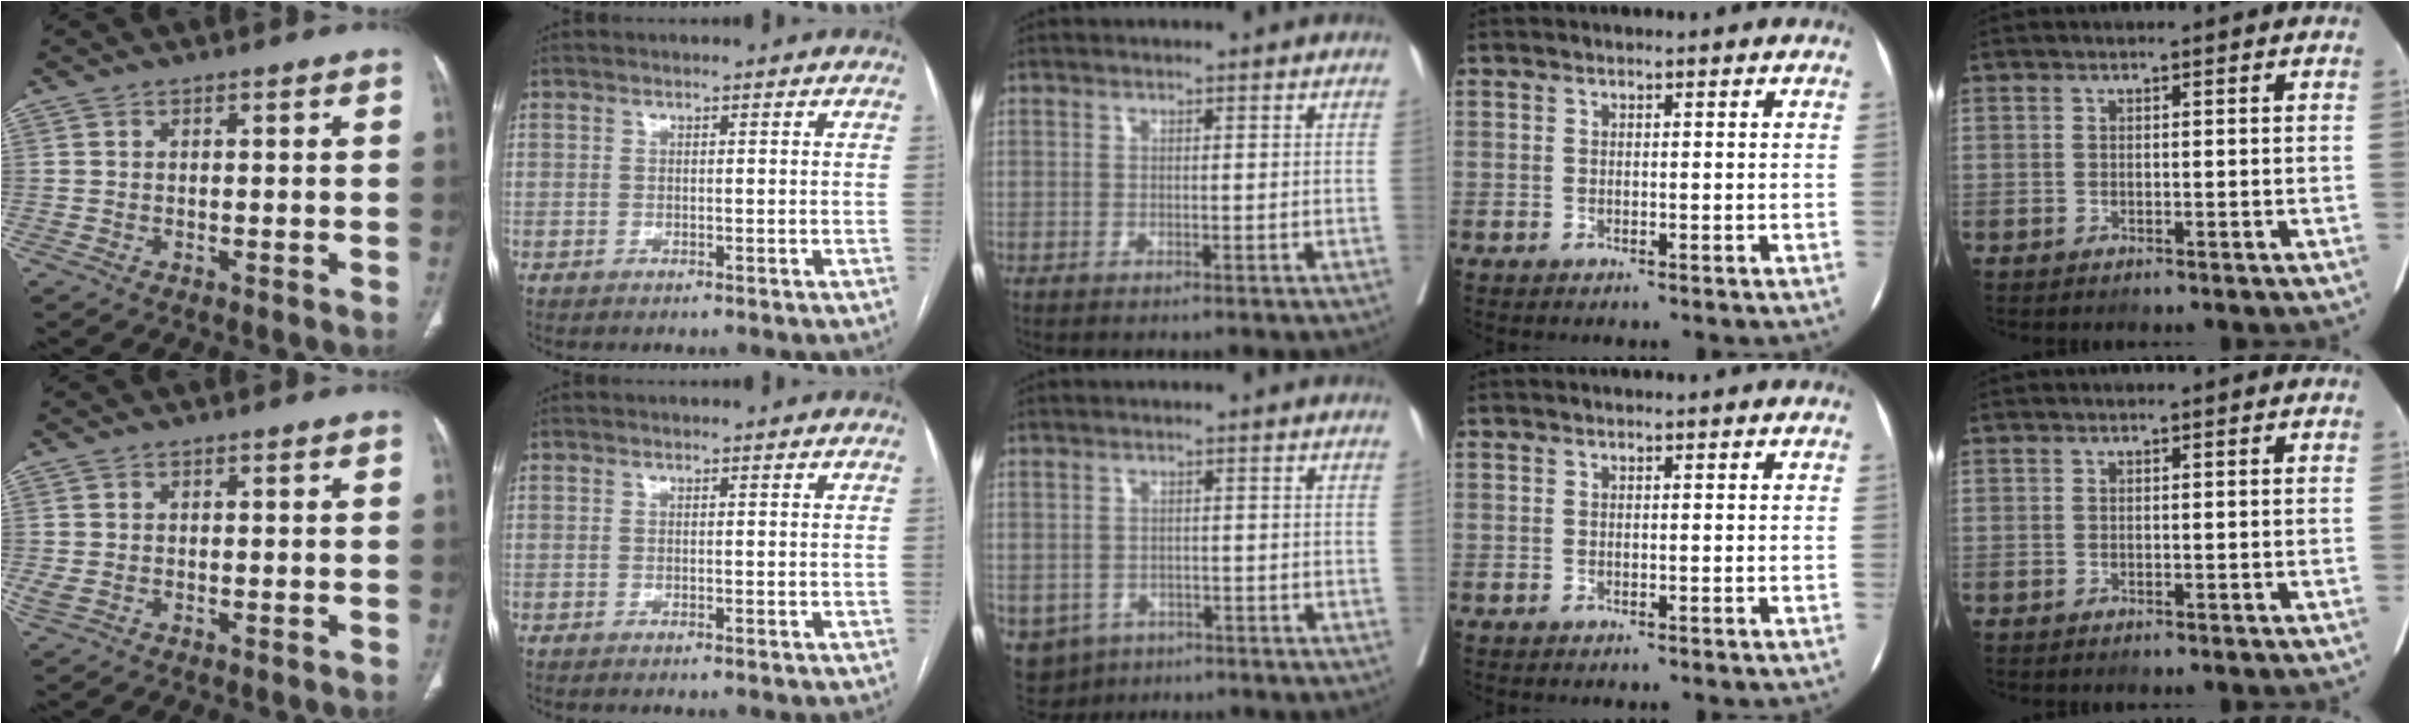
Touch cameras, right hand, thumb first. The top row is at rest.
{"thumb": {"total": 2.1, "force": [-0.2, 1.5, 1.6], "torque": [-0.050, 0.004, -0.001]}, "middle": {"total": 6.2, "force": [-3.3, 5.0, 1.3], "torque": [-0.026, 0.002, -0.044]}}